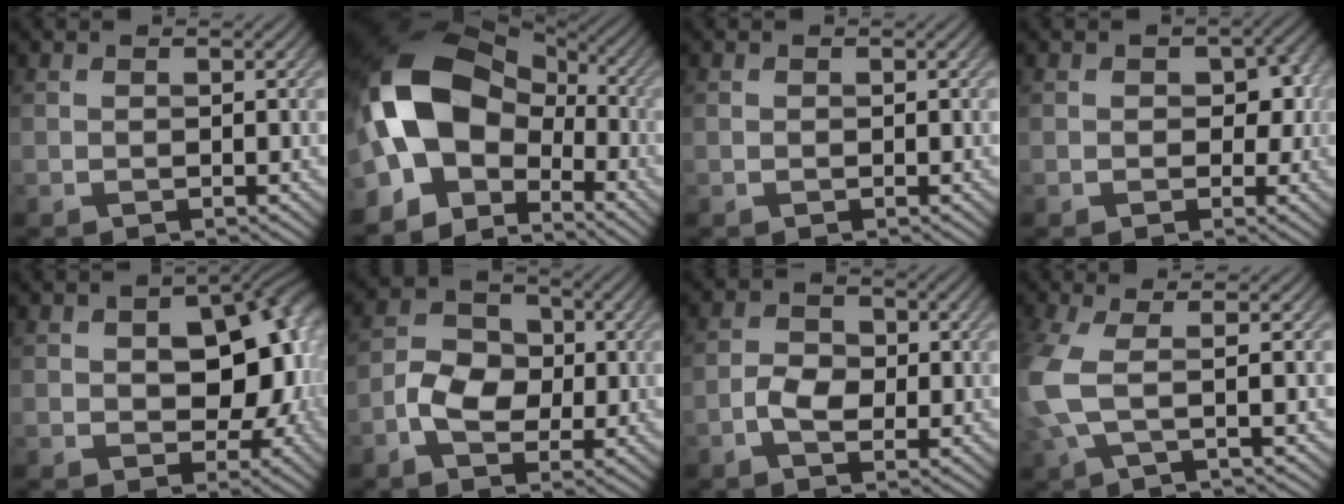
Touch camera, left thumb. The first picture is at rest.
{"total": 15.5, "force": [-2.2, 10.4, 11.4], "torque": [-0.250, 0.004, -0.061]}
{"total": 0.0}
{"total": 3.3, "force": [0.0, 2.6, 1.9], "torque": [-0.023, -0.001, -0.003]}
{"total": 12.9, "force": [0.2, 8.2, 9.9], "torque": [-0.104, 0.005, 0.006]}
{"total": 5.8, "force": [-1.2, 4.3, 3.6], "torque": [-0.070, 0.006, -0.031]}
{"total": 3.5, "force": [-1.0, 2.3, 2.4], "torque": [-0.050, 0.005, -0.025]}
{"total": 5.8, "force": [0.1, 1.5, 5.6], "torque": [-0.130, 0.003, -0.009]}